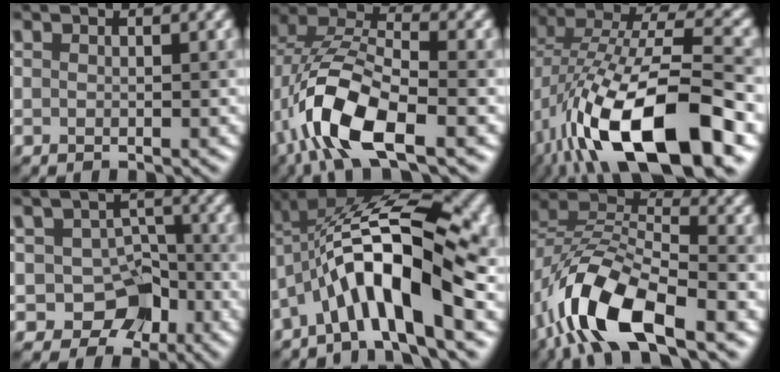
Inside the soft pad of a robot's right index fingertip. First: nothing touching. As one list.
[{"total": 9.9, "force": [-4.1, 4.3, 7.9], "torque": [-0.165, 0.006, -0.083]}, {"total": 15.9, "force": [-5.9, 6.3, 13.3], "torque": [-0.249, 0.009, -0.101]}, {"total": 6.7, "force": [-3.5, 5.0, 2.8], "torque": [-0.010, 0.009, -0.057]}, {"total": 12.1, "force": [-2.6, 3.7, 11.2], "torque": [-0.186, 0.024, -0.050]}, {"total": 10.7, "force": [-6.0, 4.3, 7.8], "torque": [-0.151, 0.009, -0.119]}]